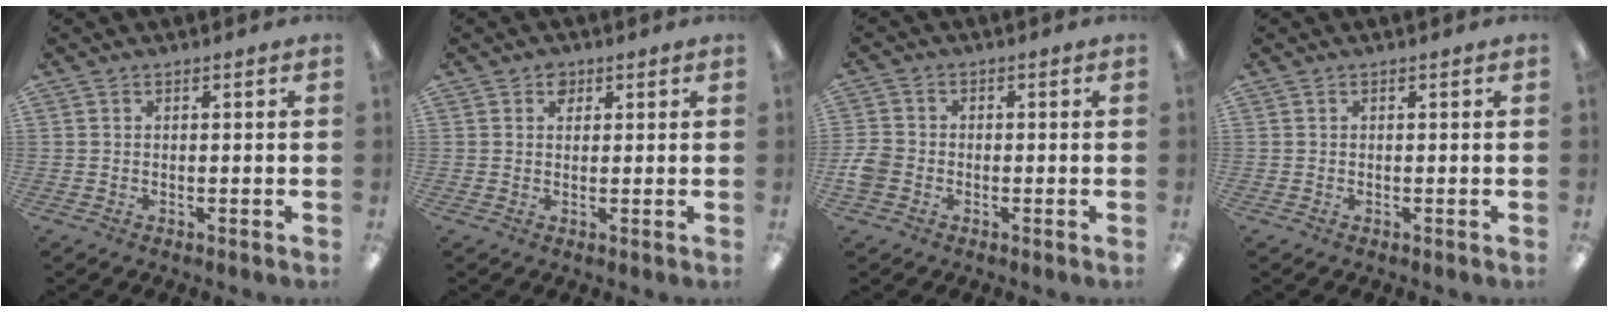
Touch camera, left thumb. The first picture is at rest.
{"total": 2.2, "force": [1.2, 1.6, 0.9], "torque": [-0.002, -0.003, 0.018]}
{"total": 4.5, "force": [-1.5, 3.7, 2.2], "torque": [-0.038, 0.012, -0.025]}
{"total": 0.0}